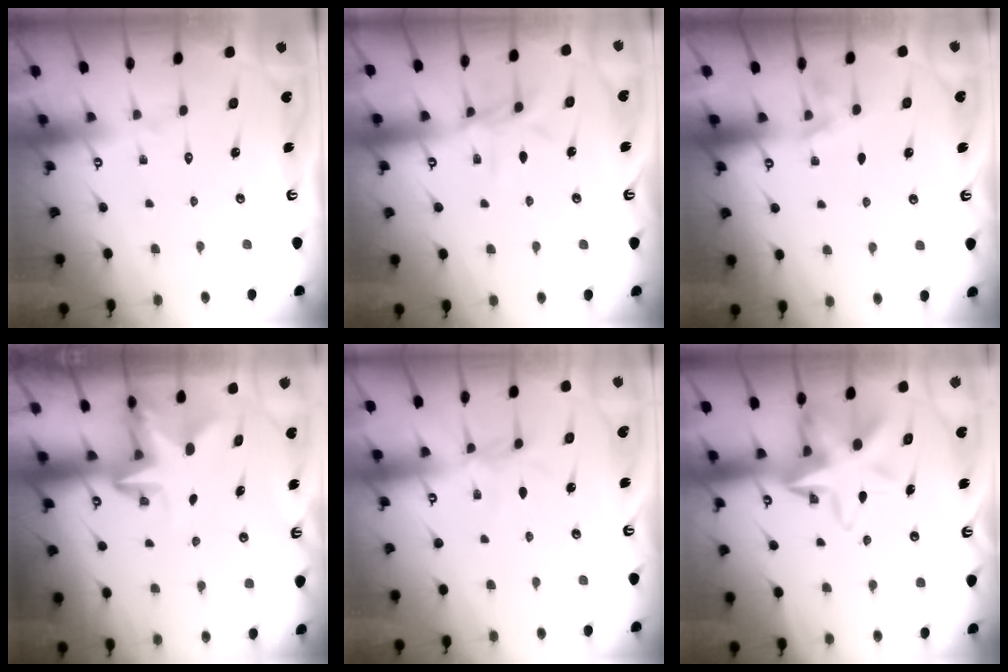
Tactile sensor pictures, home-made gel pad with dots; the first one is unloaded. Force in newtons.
{"total": 7.5, "press": 7.5, "slide": 0.6}
{"total": 2.5, "press": 1.7, "slide": 1.7}
{"total": 2.7, "press": 2.6, "slide": 0.5}
{"total": 4.7, "press": 4.7, "slide": 0.4}
{"total": 11.7, "press": 11.3, "slide": 3.2}